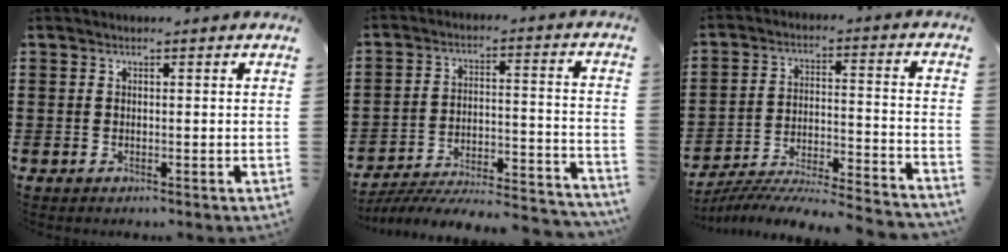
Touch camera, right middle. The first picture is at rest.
{"total": 5.9, "force": [-5.4, 0.6, 2.2], "torque": [-0.039, -0.006, -0.108]}
{"total": 6.4, "force": [-6.1, -0.3, 1.6], "torque": [-0.034, -0.012, -0.125]}